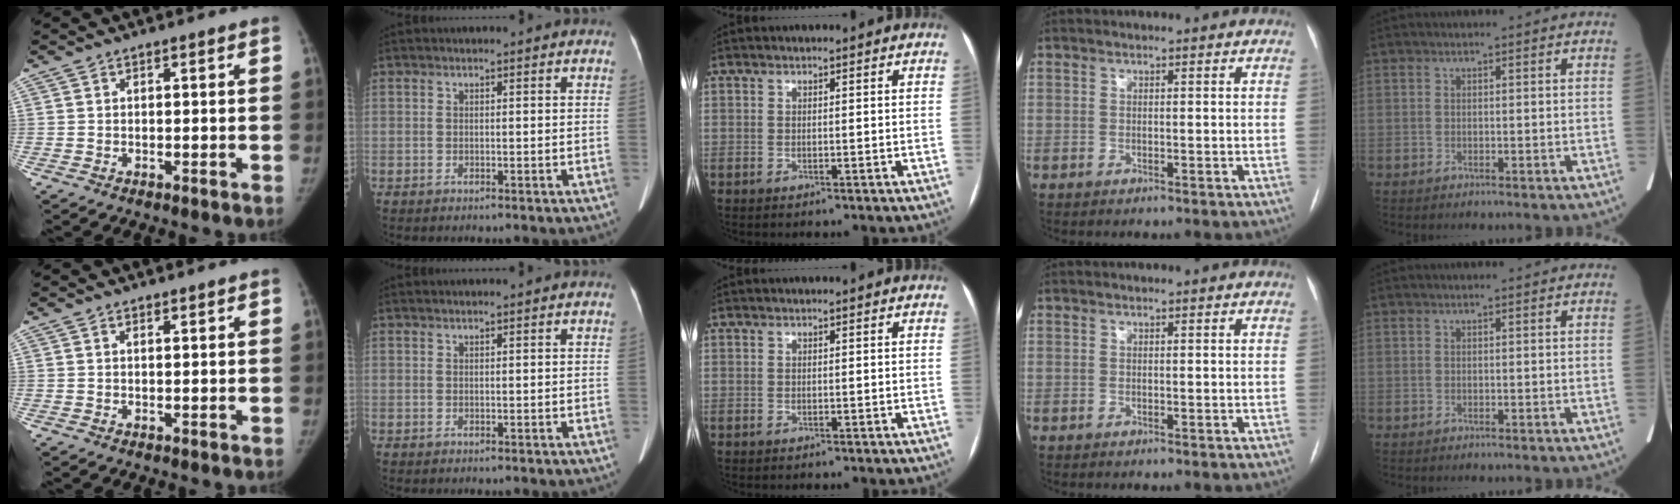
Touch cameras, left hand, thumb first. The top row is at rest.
{"thumb": {"total": 0.6, "force": [0.5, 0.2, 0.2], "torque": [-0.007, -0.004, 0.008]}, "index": {"total": 1.3, "force": [1.2, -0.1, 0.5], "torque": [-0.008, 0.017, 0.023]}}